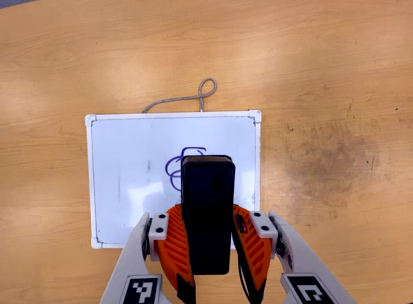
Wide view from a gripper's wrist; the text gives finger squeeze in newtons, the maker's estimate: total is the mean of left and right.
{"total": 9.7, "left": 7.8, "right": 11.5}